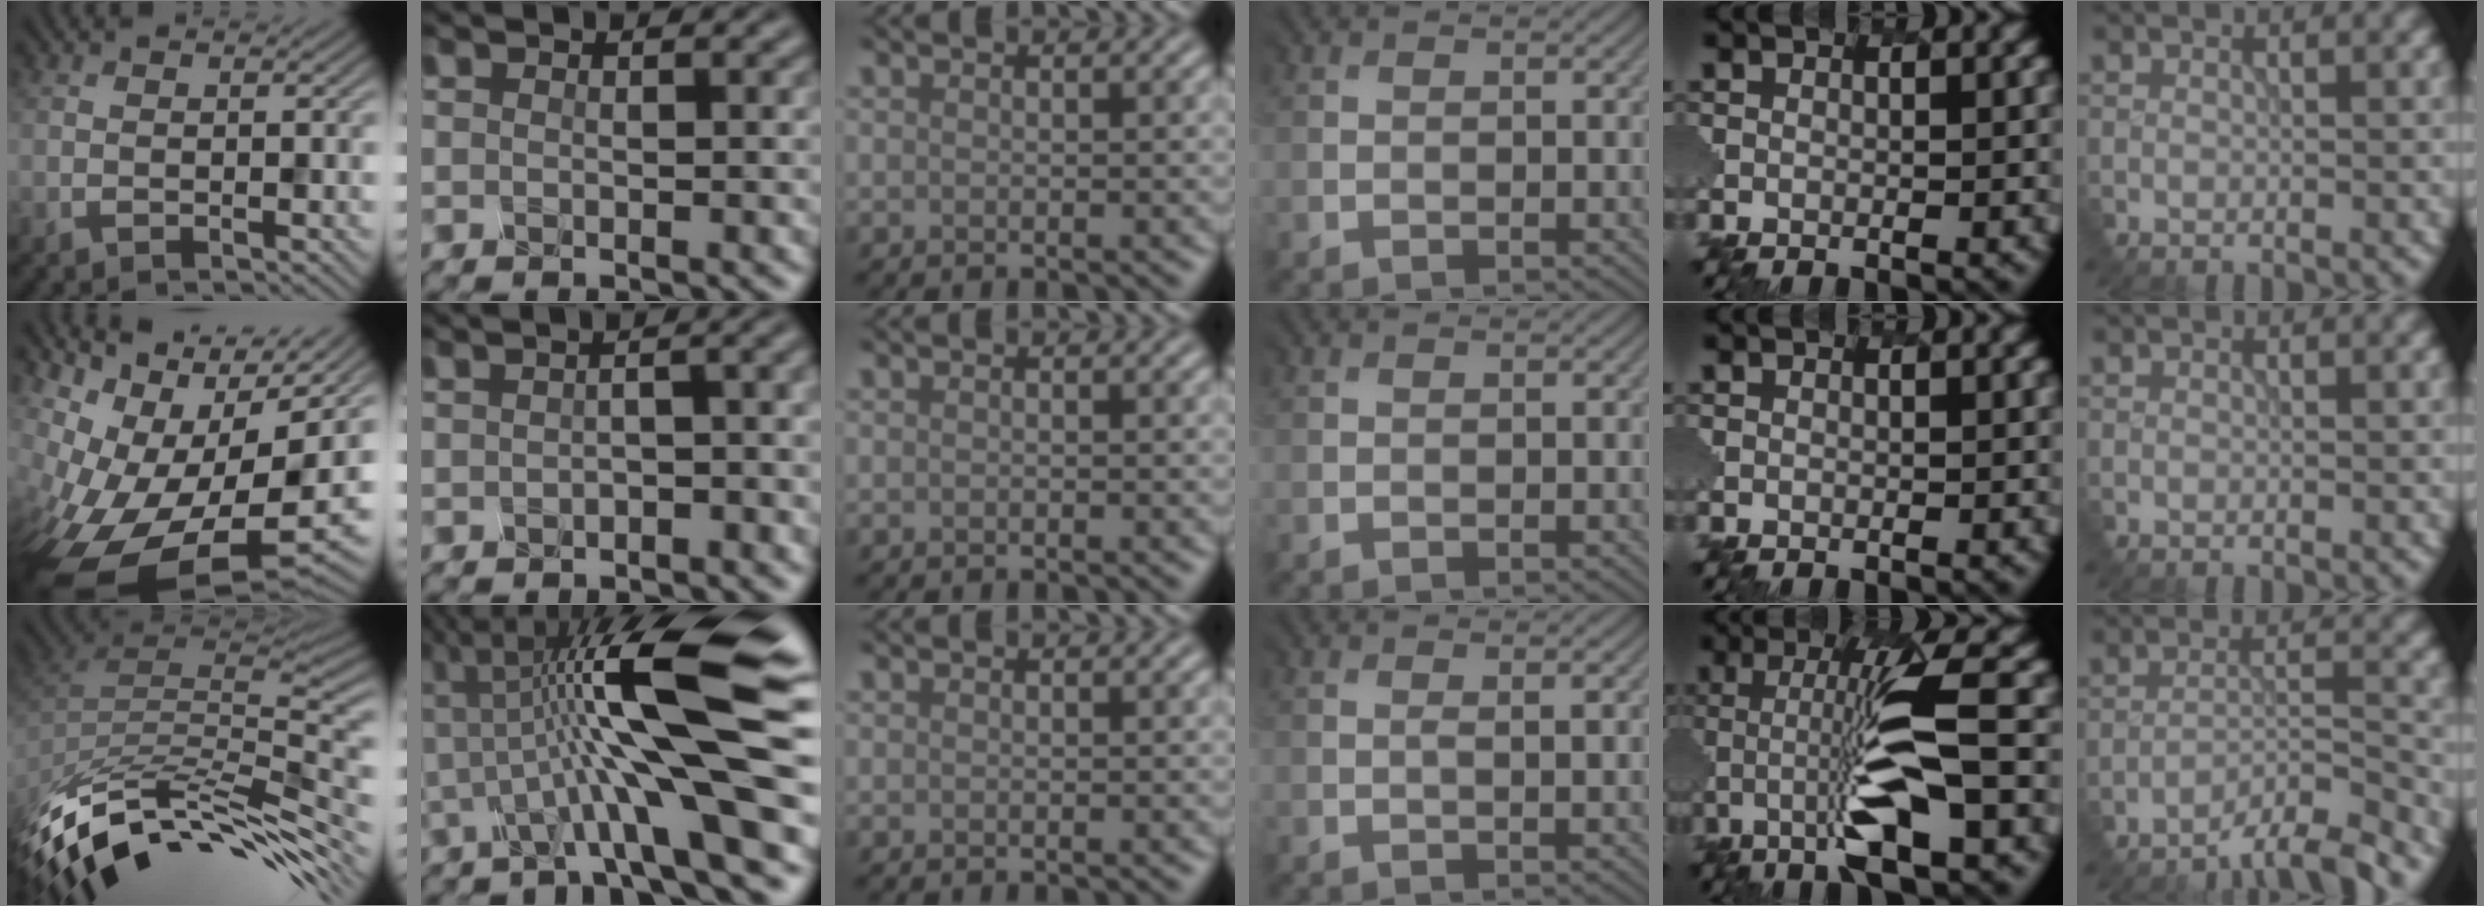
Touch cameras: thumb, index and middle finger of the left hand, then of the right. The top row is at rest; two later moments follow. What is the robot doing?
{"motion": "disassemble", "object": "hinged tin"}